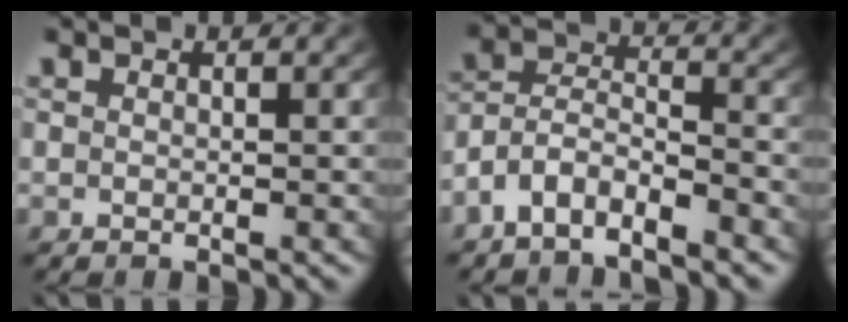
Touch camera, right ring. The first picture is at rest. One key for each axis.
{"total": 6.8, "fx": -3.1, "fy": 5.6, "fz": 2.3, "tx": -0.067, "ty": -0.023, "tz": -0.064}